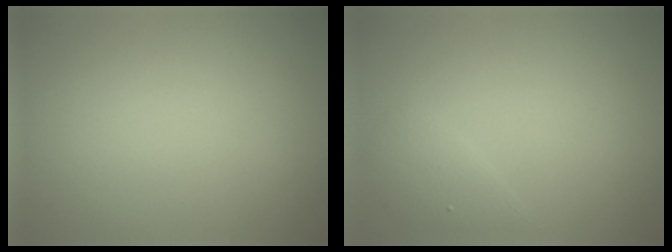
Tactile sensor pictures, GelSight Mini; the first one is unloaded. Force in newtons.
{"total": 1.5, "press": 1.5, "slide": 0.1}